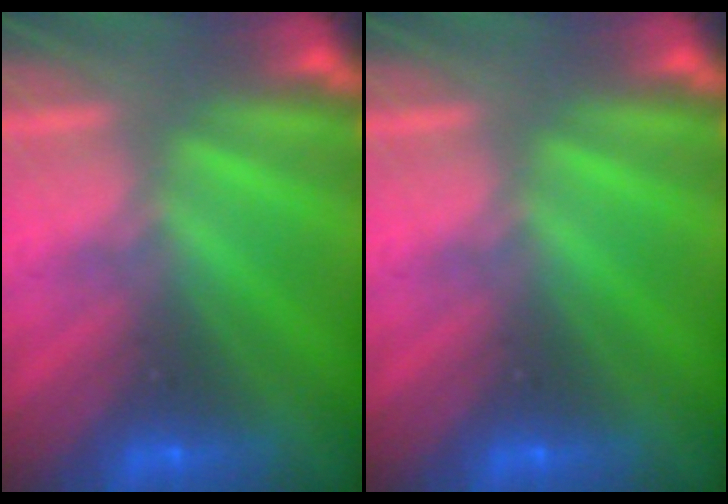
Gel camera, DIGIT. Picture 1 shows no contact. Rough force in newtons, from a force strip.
{"total": 0.0}